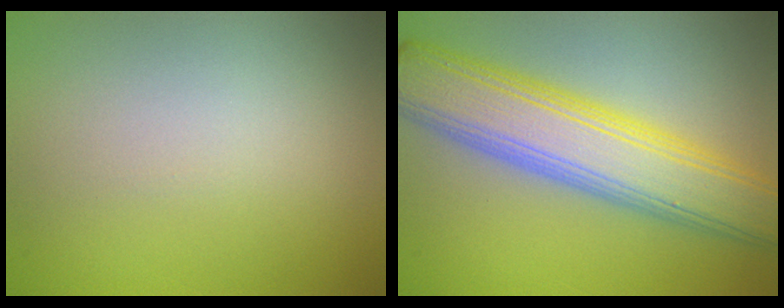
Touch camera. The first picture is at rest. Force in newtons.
{"total": 8.8, "press": 8.8, "slide": 0.1}